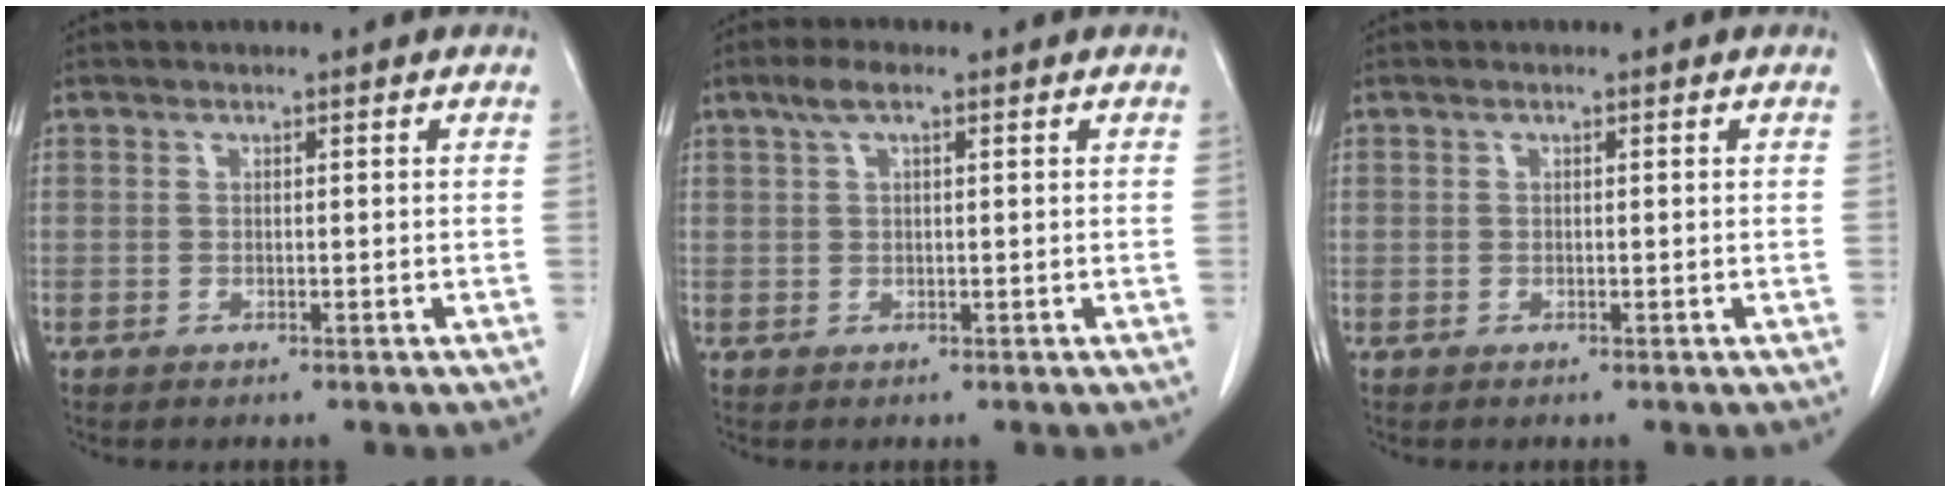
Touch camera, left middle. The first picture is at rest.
{"total": 3.1, "force": [1.8, 0.7, 2.4], "torque": [-0.053, 0.015, 0.036]}
{"total": 0.0}